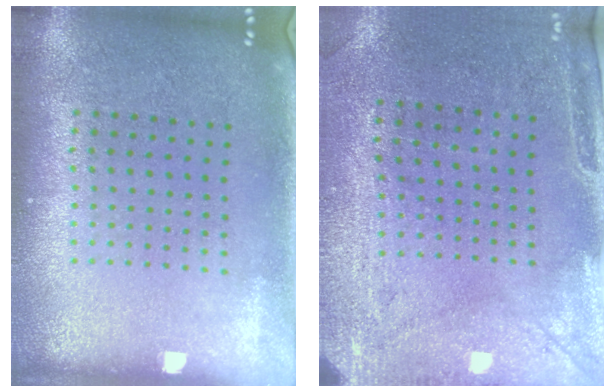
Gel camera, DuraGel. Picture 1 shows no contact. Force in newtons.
{"total": 3.0, "press": 2.4, "slide": 1.8}